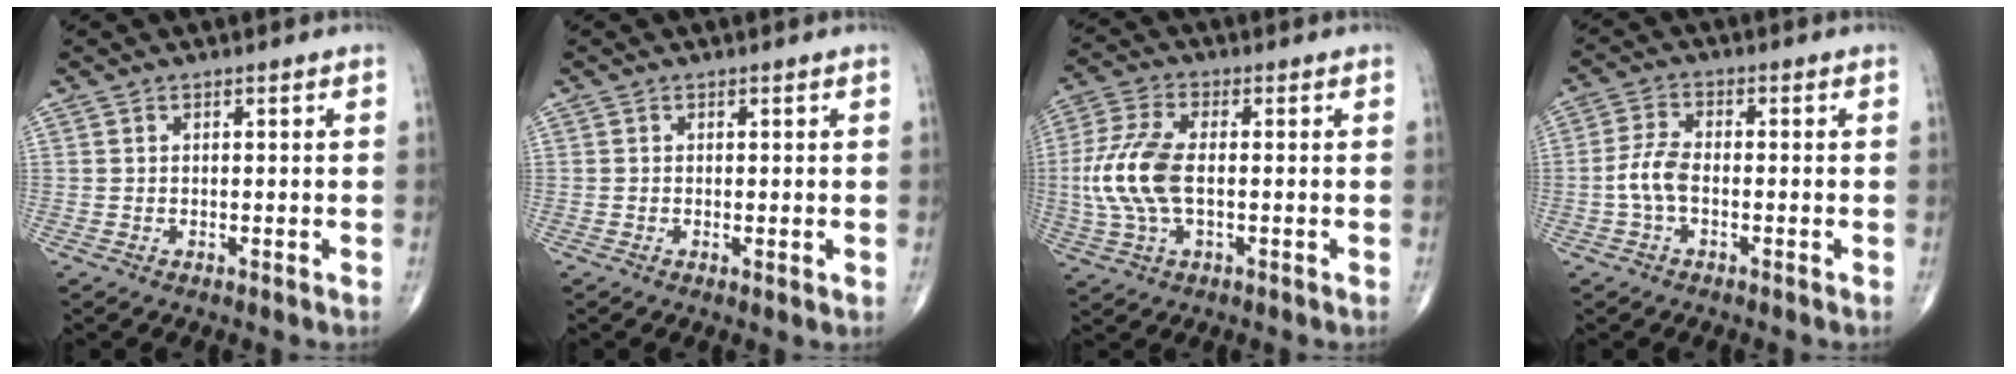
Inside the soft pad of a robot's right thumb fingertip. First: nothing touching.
{"total": 0.8, "force": [0.0, 0.2, 0.7], "torque": [-0.015, -0.004, -0.003]}
{"total": 11.4, "force": [-0.6, 5.5, 9.9], "torque": [-0.237, 0.012, -0.013]}
{"total": 4.8, "force": [-1.2, 2.4, 4.0], "torque": [-0.091, 0.017, -0.029]}